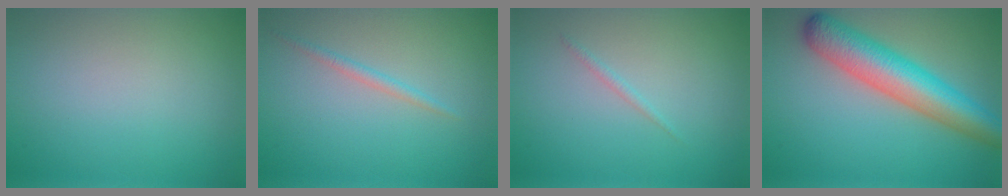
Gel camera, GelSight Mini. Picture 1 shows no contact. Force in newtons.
{"total": 1.1, "press": 1.1, "slide": 0.0}
{"total": 0.6, "press": 0.6, "slide": 0.0}
{"total": 7.8, "press": 7.8, "slide": 0.3}